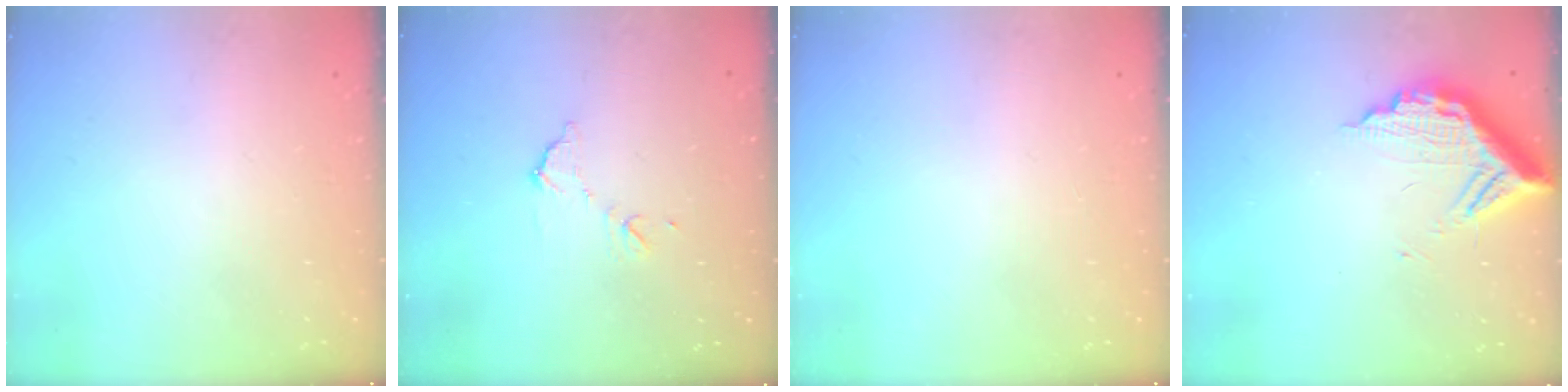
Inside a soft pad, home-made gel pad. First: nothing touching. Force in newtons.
{"total": 7.7, "press": 7.7, "slide": 0.4}
{"total": 0.0}
{"total": 12.0, "press": 12.0, "slide": 1.1}